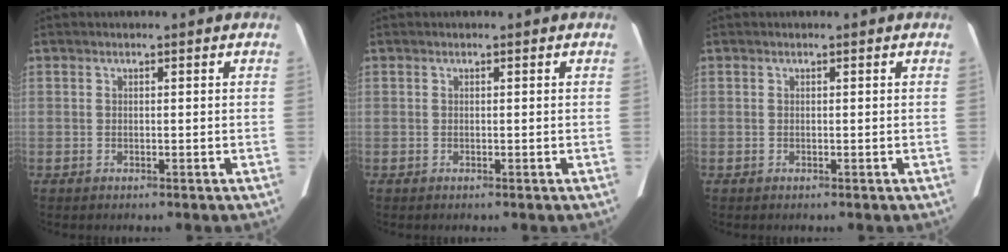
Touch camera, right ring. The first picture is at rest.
{"total": 0.0}
{"total": 0.0}